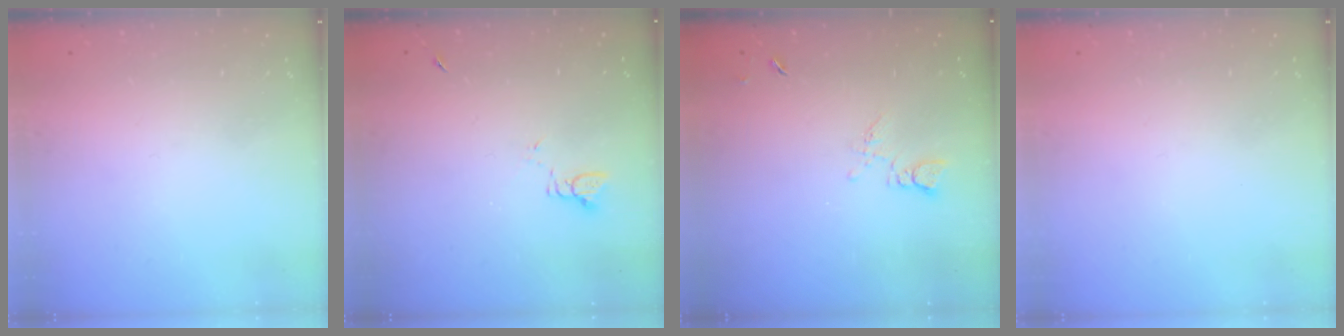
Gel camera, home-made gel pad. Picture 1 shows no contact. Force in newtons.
{"total": 2.0, "press": 2.0, "slide": 0.3}
{"total": 5.9, "press": 5.9, "slide": 0.9}
{"total": 0.0}